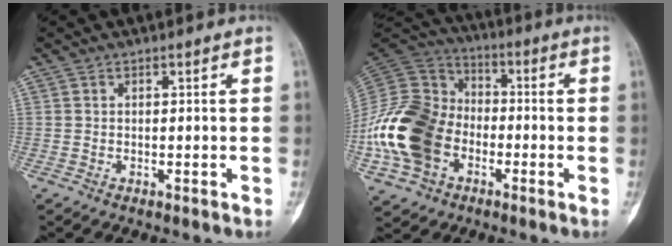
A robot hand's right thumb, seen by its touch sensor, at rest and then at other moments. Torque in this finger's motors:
{"motor_torque": [1.08, 1.03, 1.43, -1.34, 0.42]}